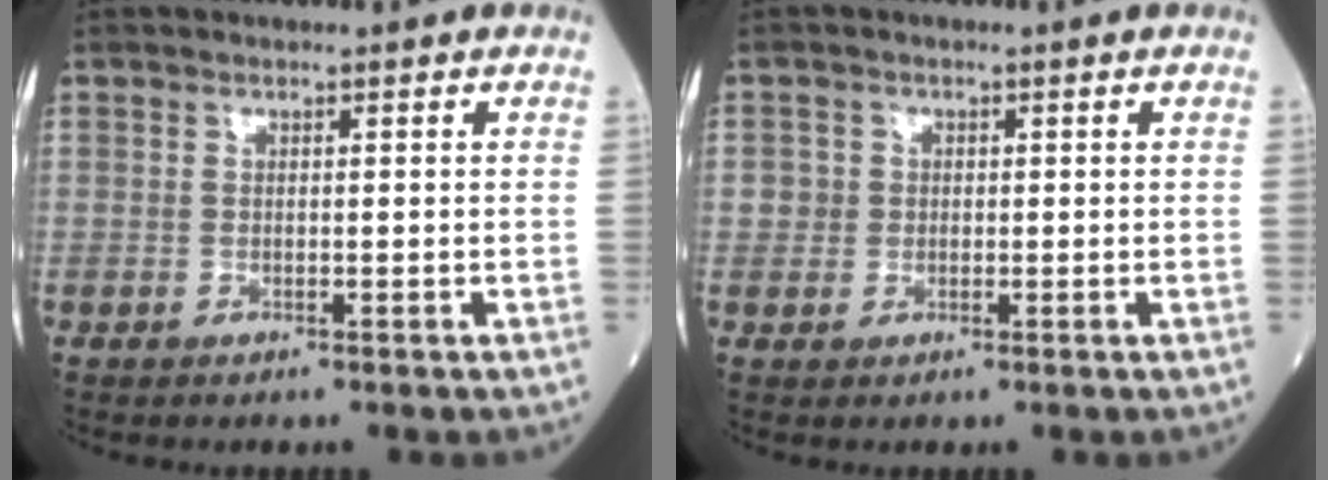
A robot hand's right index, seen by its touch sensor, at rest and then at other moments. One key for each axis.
{"total": 2.0, "fx": 0.0, "fy": 2.0, "fz": 0.2, "tx": 0.004, "ty": 0.007, "tz": -0.003}